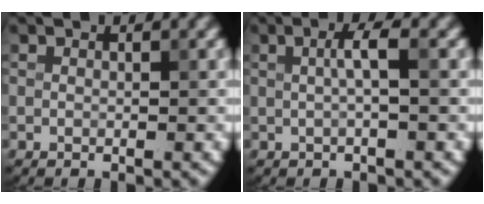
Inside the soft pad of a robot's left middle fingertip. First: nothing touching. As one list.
[{"total": 2.0, "force": [0.2, 0.3, 2.0], "torque": [-0.039, 0.006, 0.003]}]